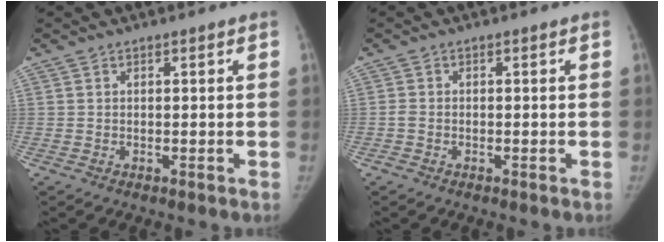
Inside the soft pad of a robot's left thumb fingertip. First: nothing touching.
{"total": 1.0, "force": [-0.4, 0.7, 0.5], "torque": [-0.014, 0.000, -0.011]}